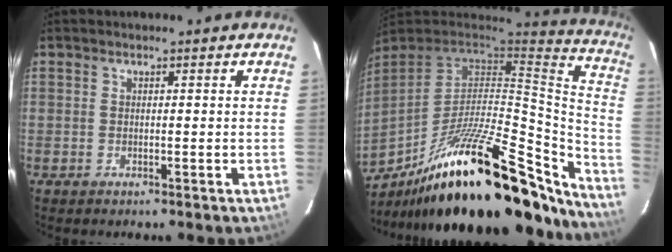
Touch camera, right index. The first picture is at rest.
{"total": 36.2, "force": [-26.2, 10.3, 22.8], "torque": [-0.326, -0.015, -0.396]}